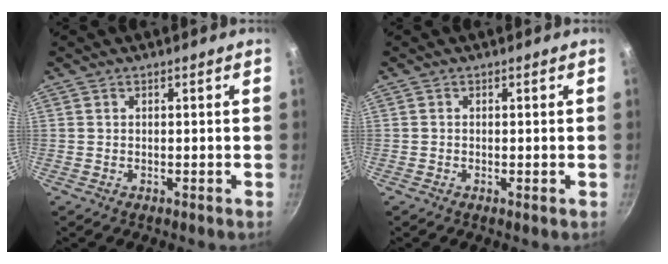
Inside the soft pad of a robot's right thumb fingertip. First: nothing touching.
{"total": 0.5, "force": [-0.1, 0.1, 0.5], "torque": [-0.016, -0.004, -0.004]}